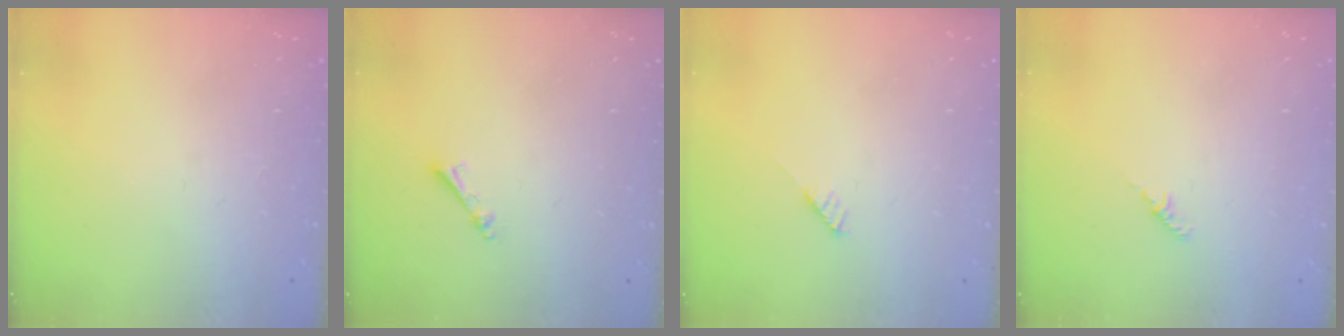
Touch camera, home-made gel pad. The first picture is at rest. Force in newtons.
{"total": 2.5, "press": 2.5, "slide": 0.3}
{"total": 3.0, "press": 3.0, "slide": 0.2}
{"total": 1.8, "press": 1.7, "slide": 0.6}